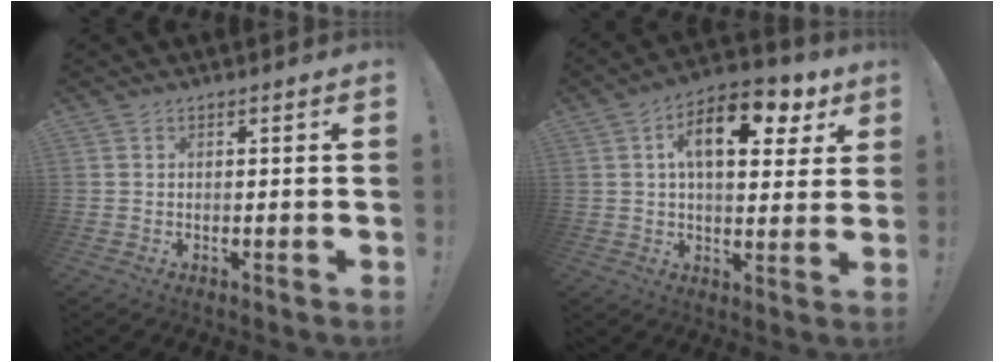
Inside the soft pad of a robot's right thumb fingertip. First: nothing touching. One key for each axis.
{"total": 14.6, "fx": 5.5, "fy": 7.4, "fz": 11.2, "tx": -0.159, "ty": -0.016, "tz": 0.087}